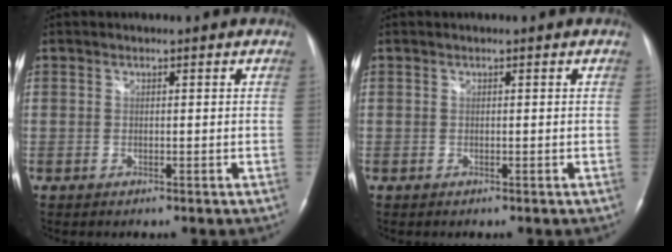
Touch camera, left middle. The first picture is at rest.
{"total": 0.0}